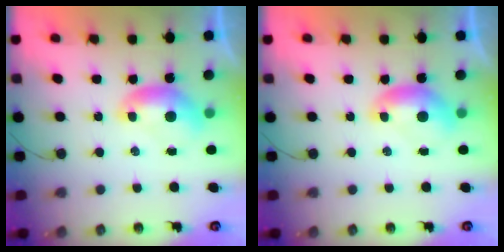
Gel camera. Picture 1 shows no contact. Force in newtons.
{"total": 0.0}